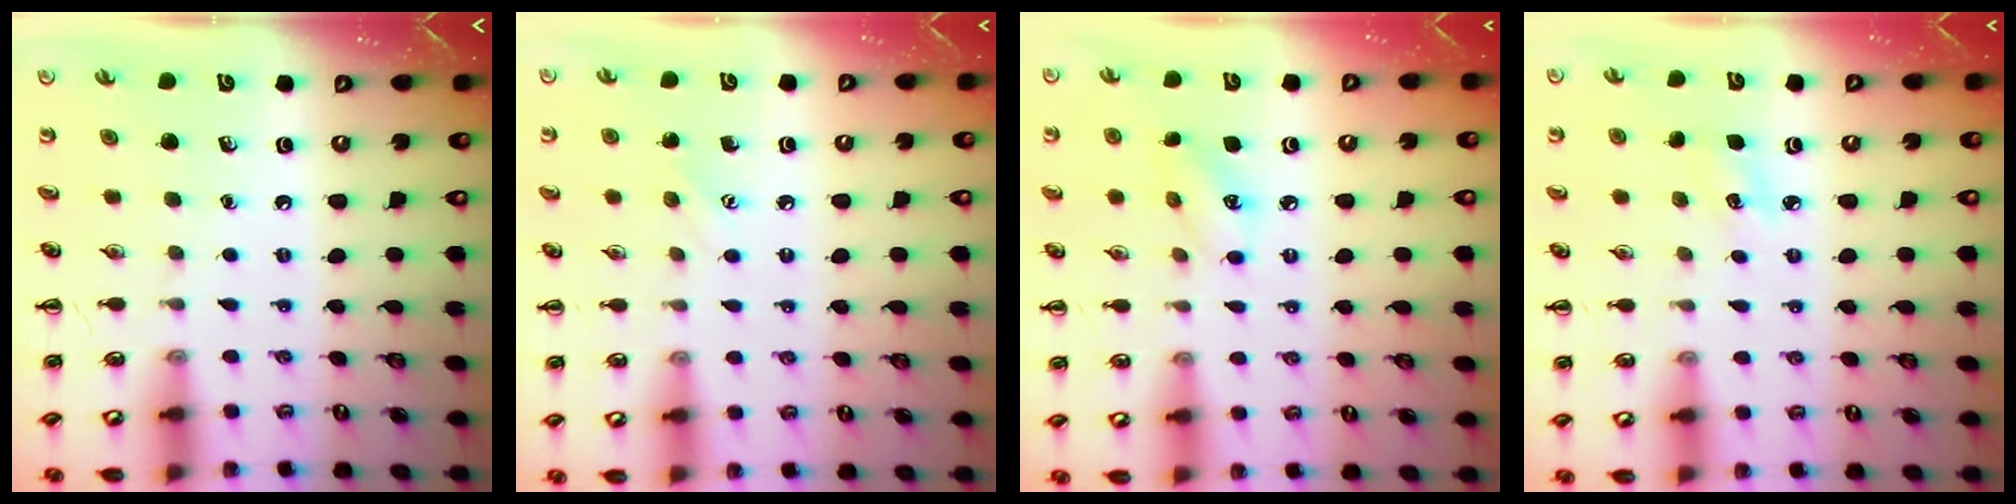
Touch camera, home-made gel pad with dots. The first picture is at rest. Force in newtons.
{"total": 4.9, "press": 4.7, "slide": 1.2}
{"total": 5.8, "press": 5.7, "slide": 1.2}
{"total": 4.4, "press": 4.2, "slide": 1.3}